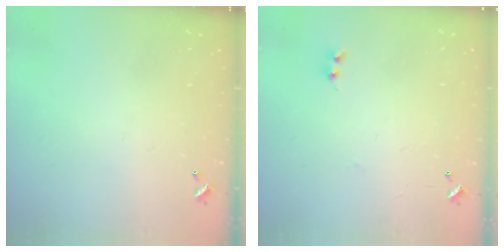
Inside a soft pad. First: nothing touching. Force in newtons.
{"total": 1.6, "press": 1.5, "slide": 0.4}